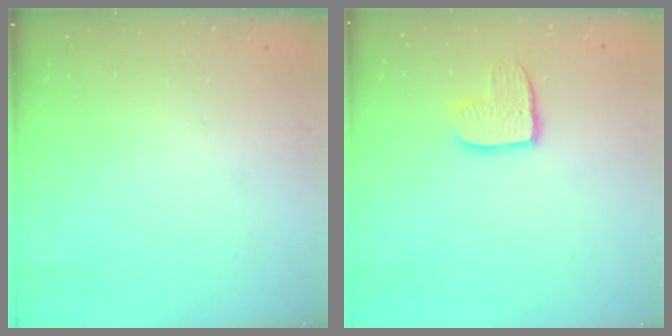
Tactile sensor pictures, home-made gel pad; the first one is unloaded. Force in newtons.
{"total": 9.2, "press": 9.2, "slide": 0.2}